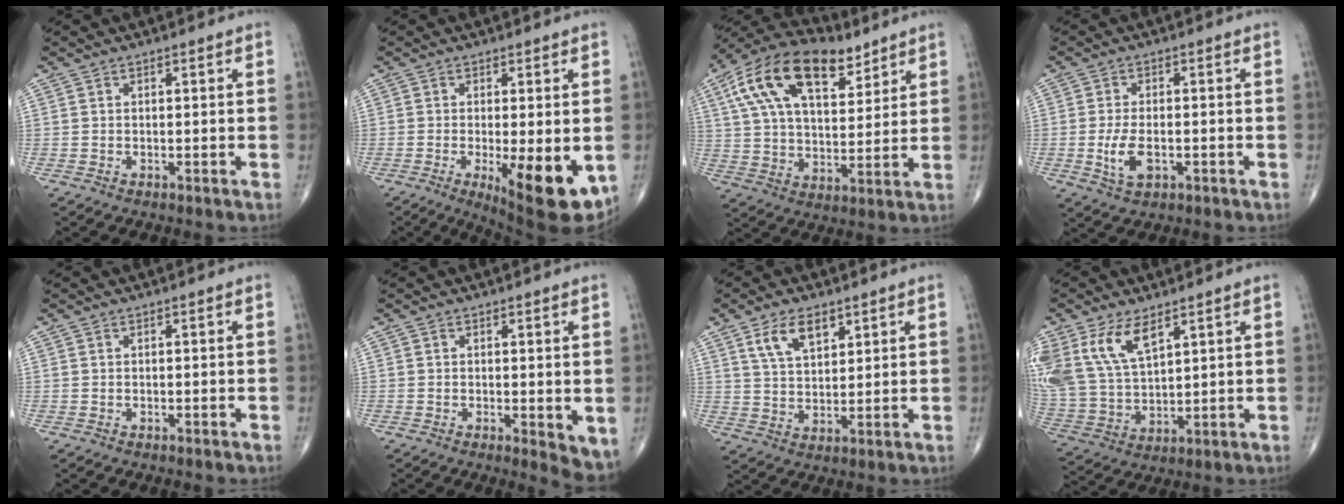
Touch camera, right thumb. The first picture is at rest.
{"total": 13.2, "force": [-3.4, 4.1, 12.1], "torque": [-0.158, -0.024, -0.038]}
{"total": 20.6, "force": [10.4, 10.5, 14.4], "torque": [-0.240, -0.009, 0.183]}
{"total": 5.7, "force": [-1.4, 2.9, 4.7], "torque": [-0.092, 0.001, -0.021]}
{"total": 0.0}
{"total": 4.5, "force": [-0.1, 1.7, 4.1], "torque": [-0.050, -0.013, 0.000]}
{"total": 7.5, "force": [4.1, 3.8, 4.9], "torque": [-0.074, -0.021, 0.081]}
{"total": 14.1, "force": [7.5, 7.1, 9.6], "torque": [-0.194, -0.021, 0.162]}